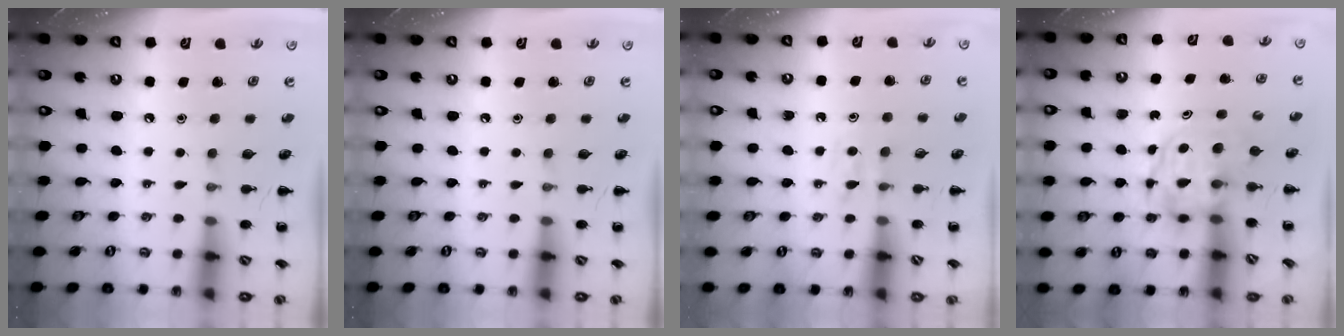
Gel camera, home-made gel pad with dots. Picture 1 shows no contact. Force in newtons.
{"total": 0.0}
{"total": 5.2, "press": 5.0, "slide": 1.5}
{"total": 3.9, "press": 3.9, "slide": 0.3}